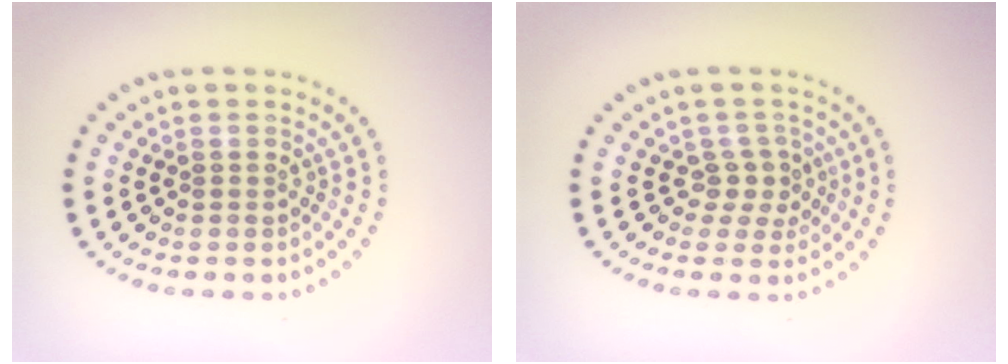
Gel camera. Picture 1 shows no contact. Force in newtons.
{"total": 2.1, "press": 1.5, "slide": 1.4}